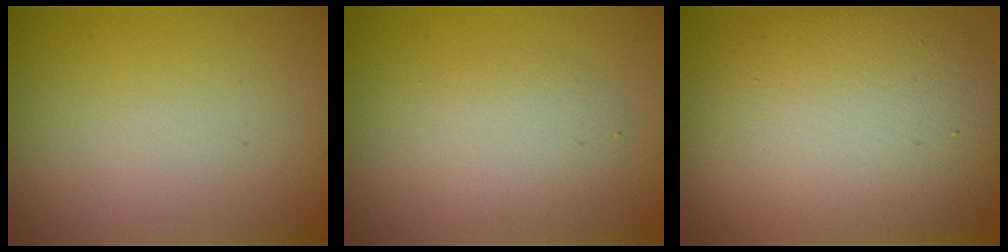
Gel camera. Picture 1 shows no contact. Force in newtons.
{"total": 2.7, "press": 2.7, "slide": 0.1}
{"total": 13.5, "press": 13.5, "slide": 0.8}